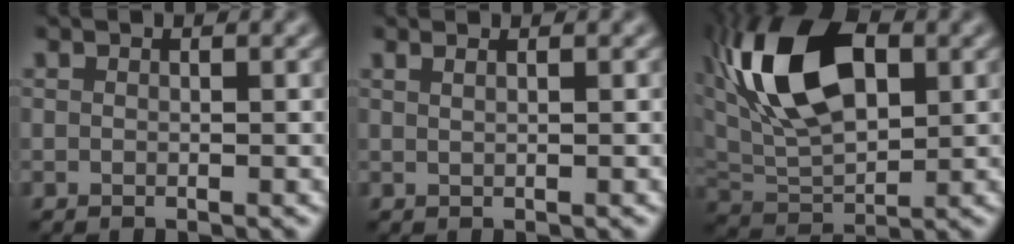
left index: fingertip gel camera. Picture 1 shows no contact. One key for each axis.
{"total": 1.7, "fx": 1.0, "fy": 0.8, "fz": 1.1, "tx": -0.001, "ty": -0.007, "tz": -0.004}
{"total": 11.9, "fx": 3.7, "fy": 6.1, "fz": 9.5, "tx": -0.182, "ty": 0.025, "tz": 0.055}